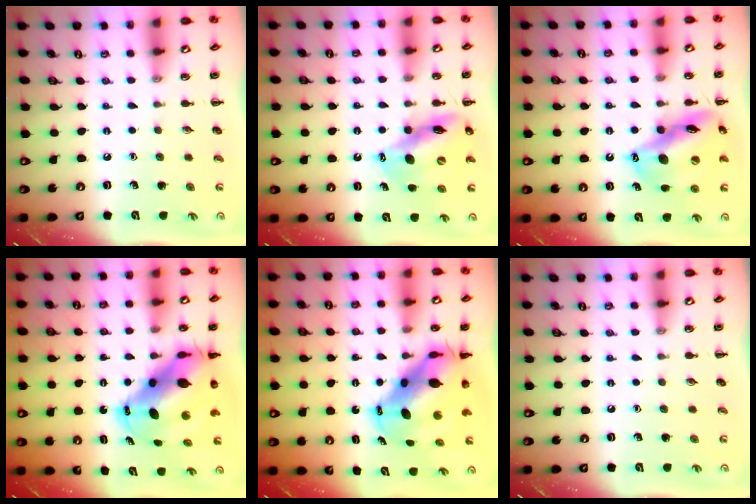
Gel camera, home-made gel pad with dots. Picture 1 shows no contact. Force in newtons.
{"total": 12.1, "press": 11.5, "slide": 3.5}
{"total": 15.2, "press": 14.7, "slide": 4.2}
{"total": 13.2, "press": 12.7, "slide": 3.8}
{"total": 11.6, "press": 11.2, "slide": 3.0}
{"total": 0.0}